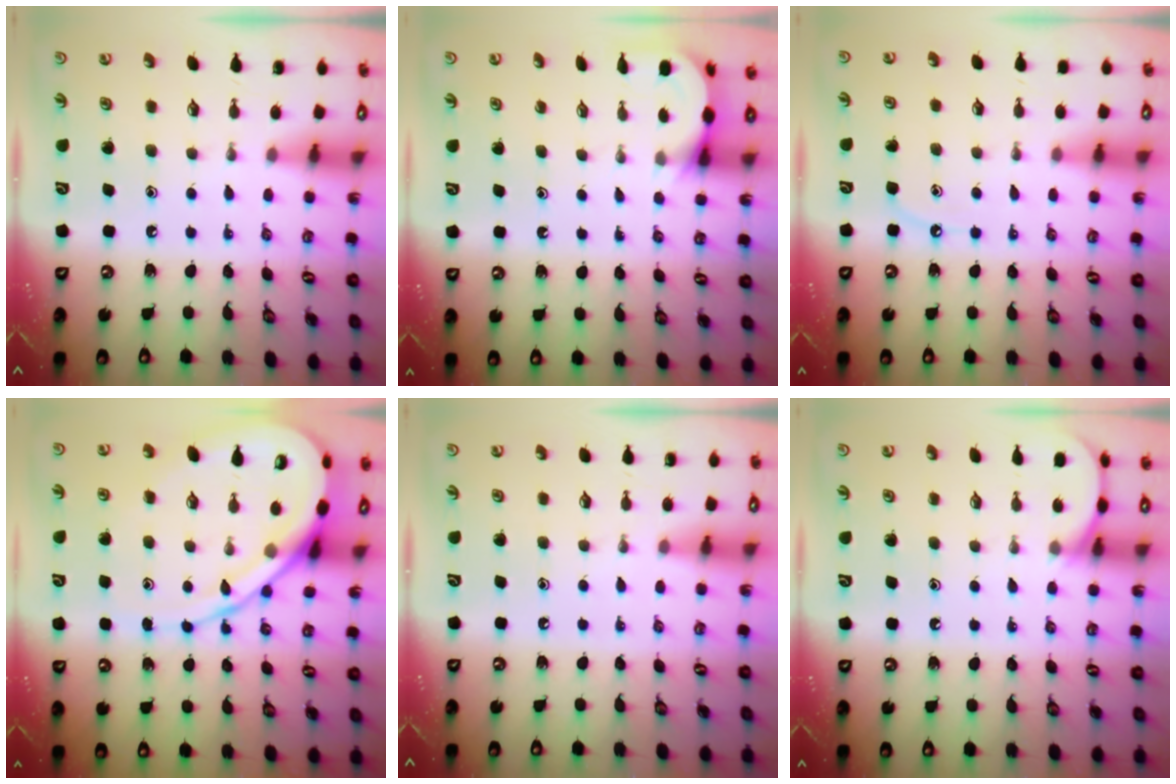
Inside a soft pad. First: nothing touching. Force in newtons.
{"total": 3.8, "press": 3.8, "slide": 0.5}
{"total": 4.7, "press": 4.7, "slide": 0.6}
{"total": 14.0, "press": 13.9, "slide": 1.0}
{"total": 0.0}
{"total": 5.7, "press": 5.7, "slide": 0.6}